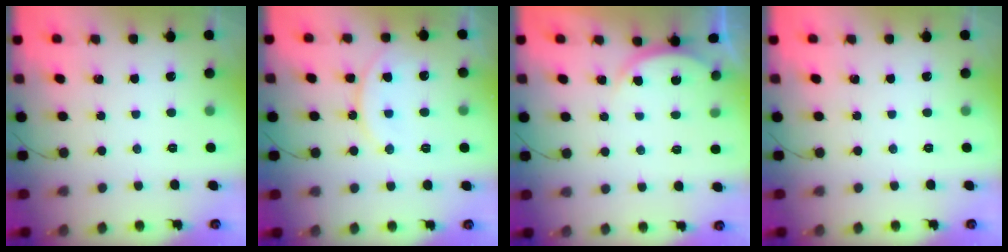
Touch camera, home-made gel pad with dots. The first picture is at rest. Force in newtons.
{"total": 12.7, "press": 12.6, "slide": 1.2}
{"total": 2.4, "press": 2.4, "slide": 0.3}
{"total": 0.0}